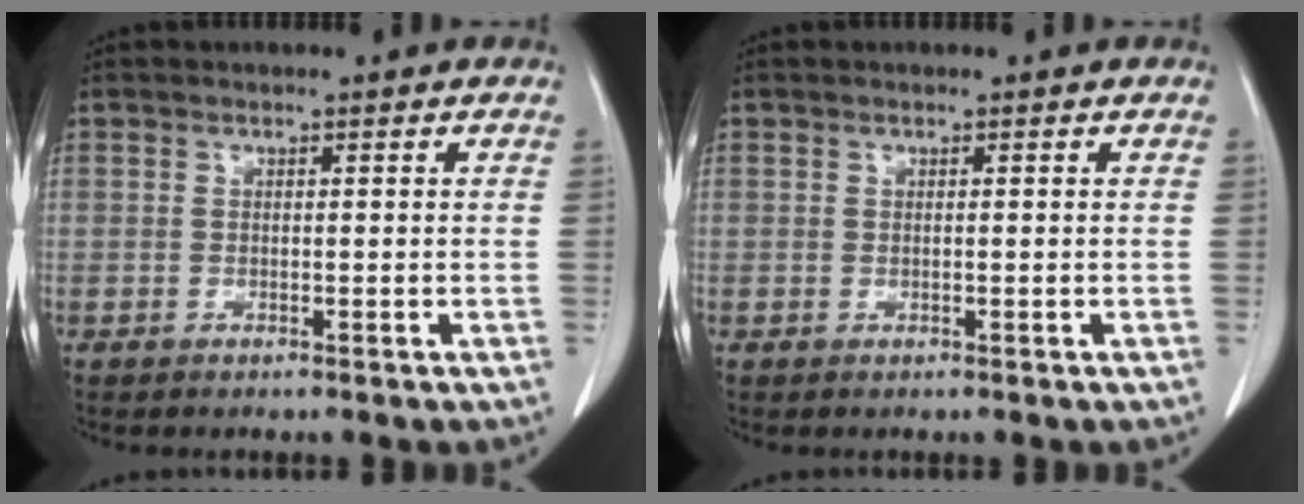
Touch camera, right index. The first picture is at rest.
{"total": 0.0}